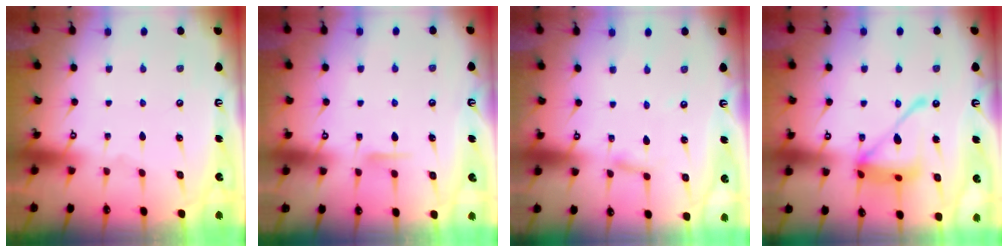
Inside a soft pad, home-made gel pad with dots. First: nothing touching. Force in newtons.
{"total": 4.6, "press": 4.5, "slide": 0.7}
{"total": 2.8, "press": 2.7, "slide": 0.3}
{"total": 16.8, "press": 16.7, "slide": 1.6}